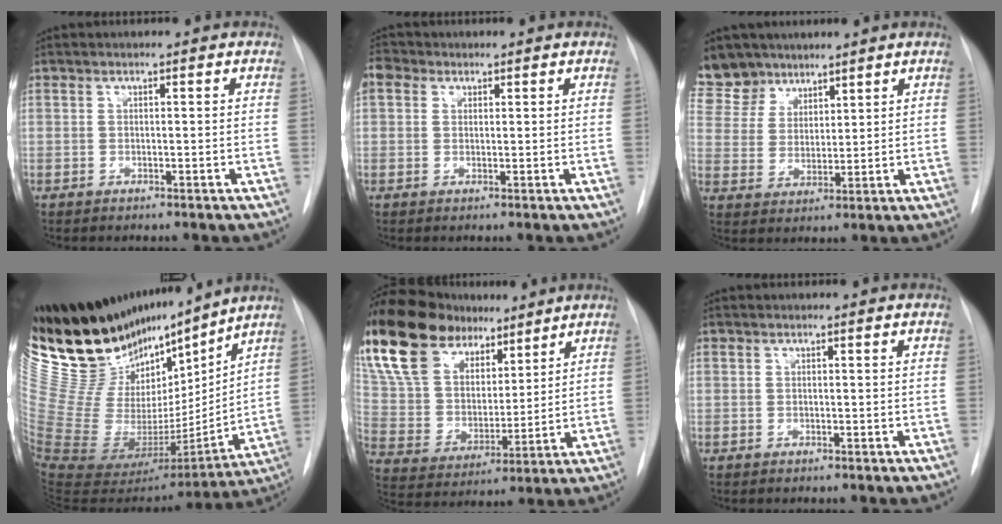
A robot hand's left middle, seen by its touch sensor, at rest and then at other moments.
{"total": 2.6, "force": [1.3, 2.2, 0.5], "torque": [-0.013, 0.012, 0.025]}
{"total": 9.1, "force": [7.6, 5.1, 0.3], "torque": [-0.009, 0.008, 0.156]}
{"total": 31.3, "force": [26.1, 9.2, 14.7], "torque": [-0.268, -0.022, 0.447]}
{"total": 18.9, "force": [13.9, 9.6, 8.6], "torque": [-0.179, 0.037, 0.257]}
{"total": 0.0}